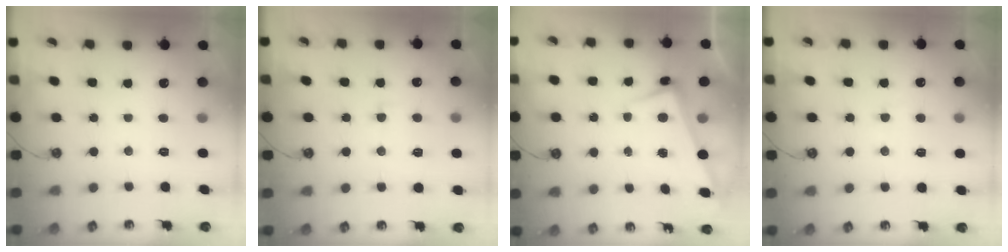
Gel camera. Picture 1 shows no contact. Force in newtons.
{"total": 2.3, "press": 2.2, "slide": 0.9}
{"total": 2.5, "press": 2.4, "slide": 0.7}
{"total": 1.8, "press": 1.7, "slide": 0.6}